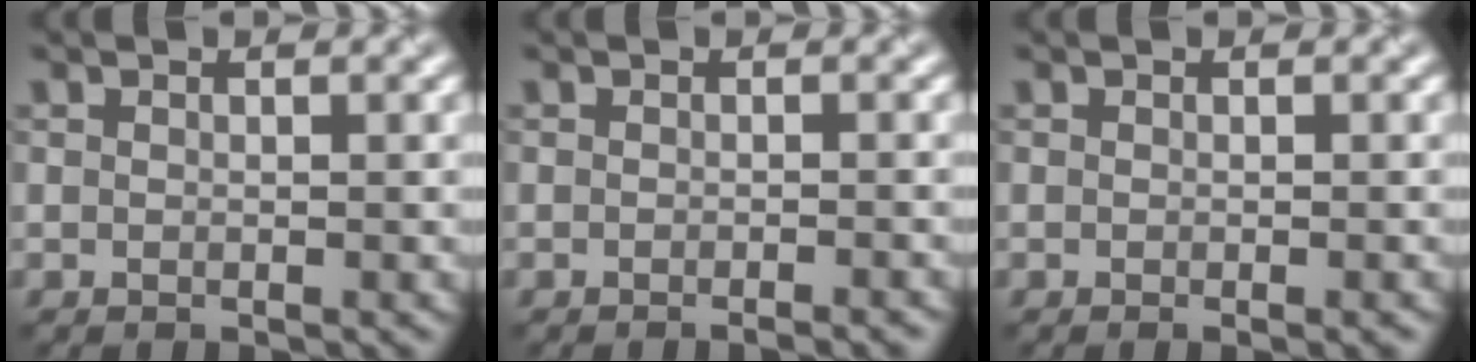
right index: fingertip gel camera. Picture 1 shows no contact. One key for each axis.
{"total": 1.2, "fx": -1.0, "fy": 0.1, "fz": 0.6, "tx": -0.001, "ty": -0.002, "tz": -0.019}
{"total": 0.9, "fx": -0.4, "fy": 0.1, "fz": 0.7, "tx": -0.010, "ty": -0.003, "tz": -0.007}